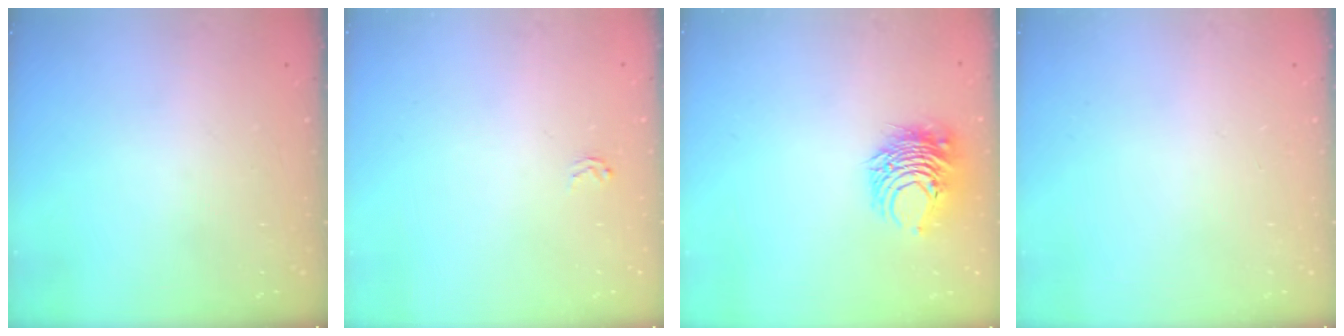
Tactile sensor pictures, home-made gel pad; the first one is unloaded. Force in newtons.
{"total": 2.3, "press": 2.2, "slide": 0.2}
{"total": 8.4, "press": 8.4, "slide": 0.8}
{"total": 0.0}